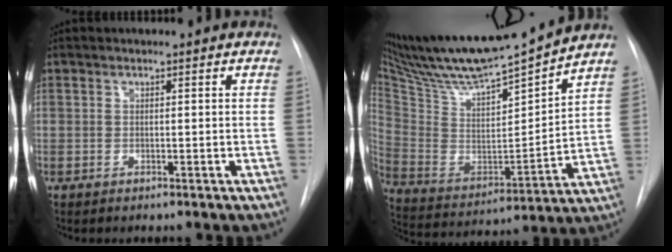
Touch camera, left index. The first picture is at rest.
{"total": 22.7, "force": [20.3, 1.1, 10.2], "torque": [-0.189, -0.025, 0.338]}